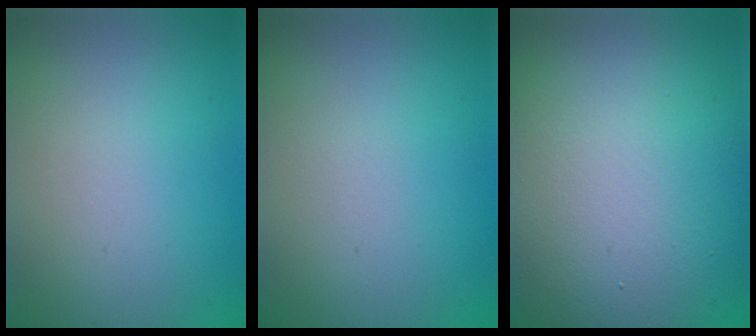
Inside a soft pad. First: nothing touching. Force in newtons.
{"total": 0.0}
{"total": 14.7, "press": 14.6, "slide": 1.5}